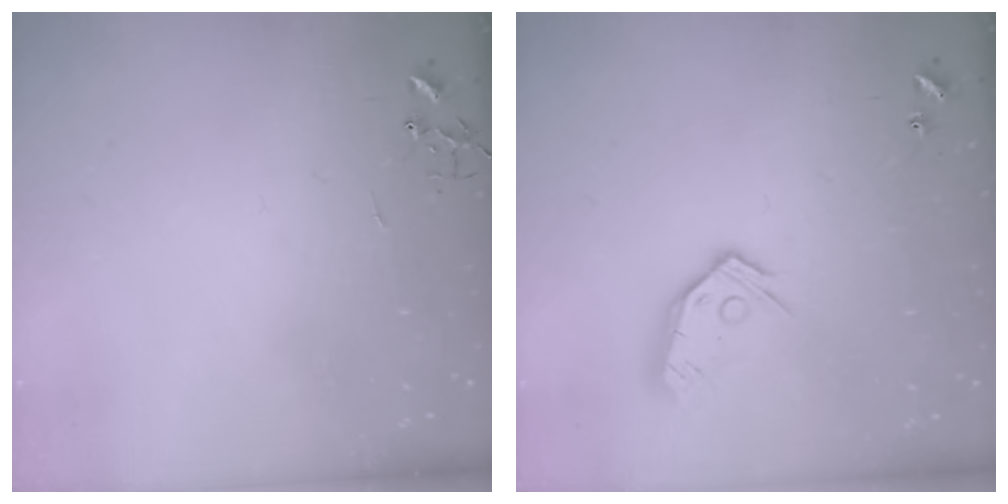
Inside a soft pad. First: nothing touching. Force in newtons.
{"total": 11.0, "press": 10.9, "slide": 1.2}